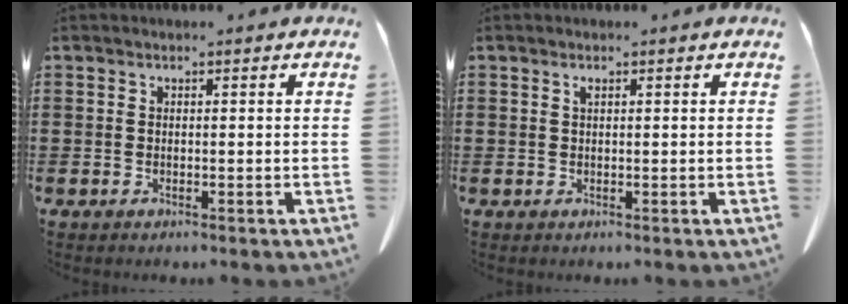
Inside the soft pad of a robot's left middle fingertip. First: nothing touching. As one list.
[{"total": 0.6, "force": [0.4, 0.1, 0.5], "torque": [-0.013, 0.000, 0.008]}]